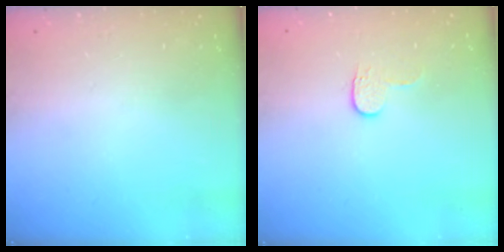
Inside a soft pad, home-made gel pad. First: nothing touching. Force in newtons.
{"total": 4.0, "press": 4.0, "slide": 0.5}